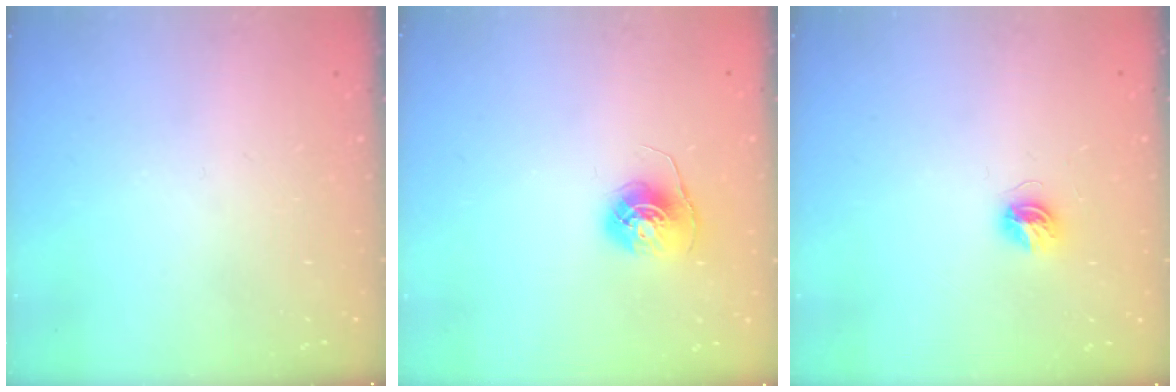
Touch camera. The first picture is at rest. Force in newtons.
{"total": 6.9, "press": 6.9, "slide": 0.5}
{"total": 4.6, "press": 4.6, "slide": 0.6}